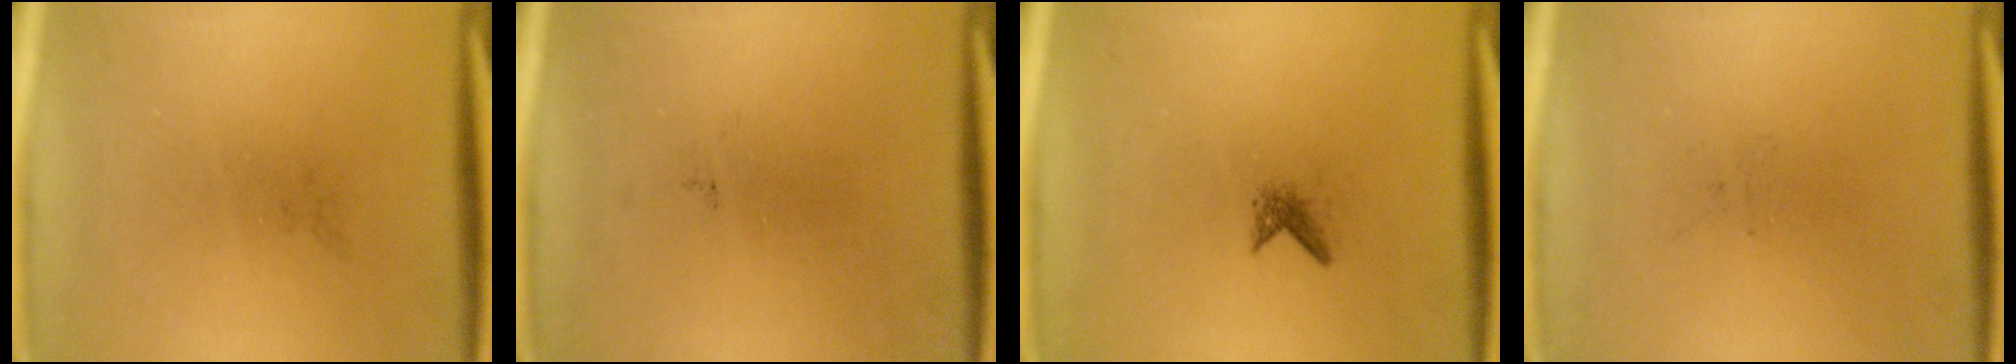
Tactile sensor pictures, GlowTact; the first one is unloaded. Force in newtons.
{"total": 0.0}
{"total": 1.1}
{"total": 0.0}